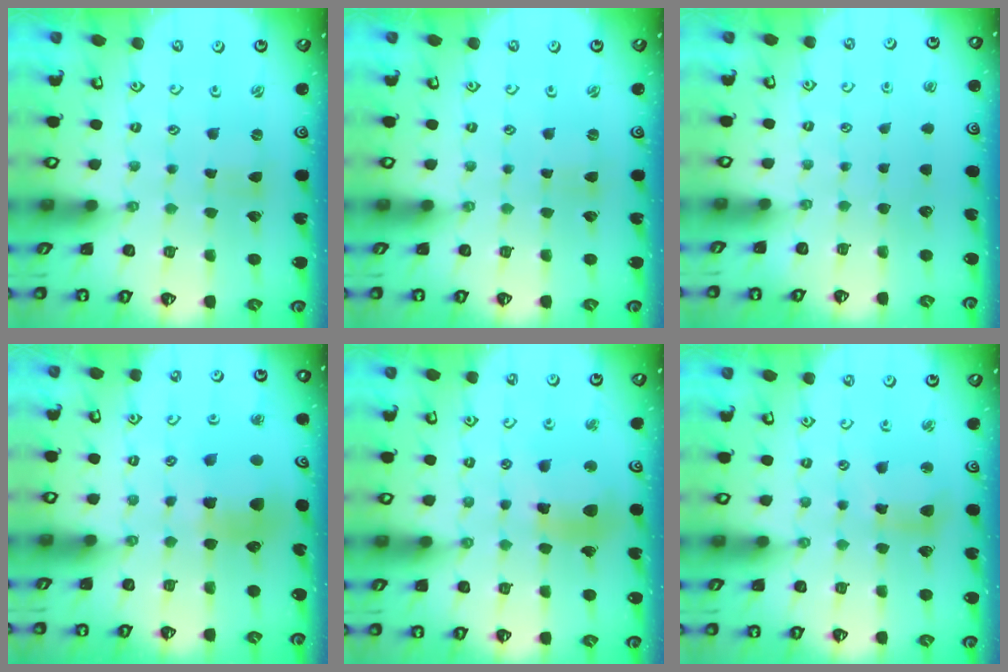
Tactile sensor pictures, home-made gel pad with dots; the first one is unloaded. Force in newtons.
{"total": 0.0}
{"total": 0.0}
{"total": 8.6, "press": 8.6, "slide": 1.0}
{"total": 11.7, "press": 11.4, "slide": 2.4}
{"total": 7.3, "press": 7.2, "slide": 1.2}